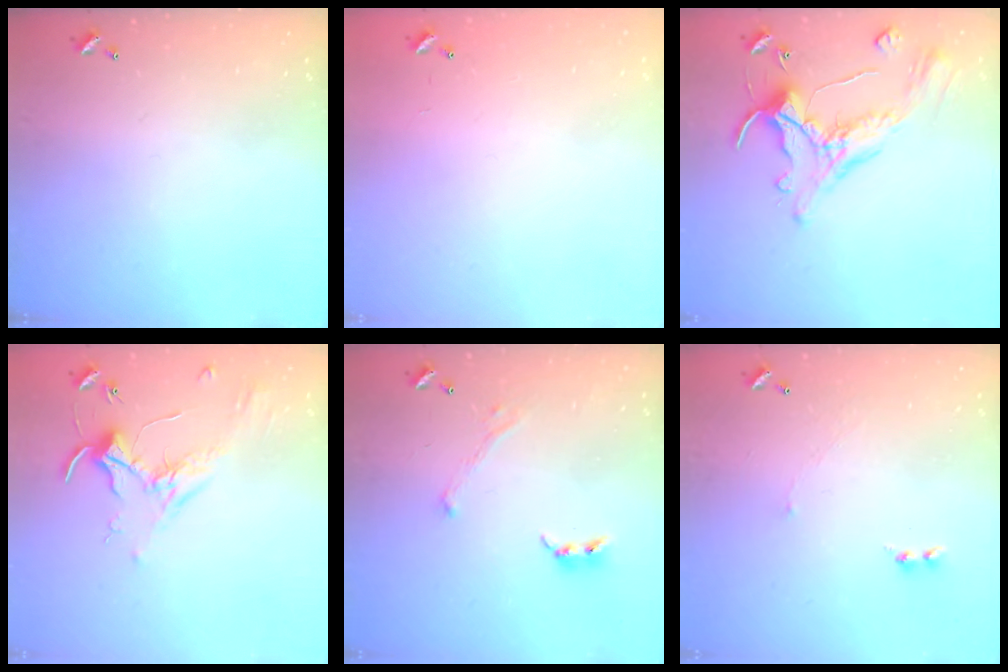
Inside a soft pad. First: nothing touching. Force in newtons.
{"total": 8.5, "press": 8.4, "slide": 0.5}
{"total": 2.5, "press": 2.2, "slide": 1.2}
{"total": 1.6, "press": 1.6, "slide": 0.4}
{"total": 1.8, "press": 1.6, "slide": 0.9}
{"total": 2.6, "press": 2.6, "slide": 0.6}